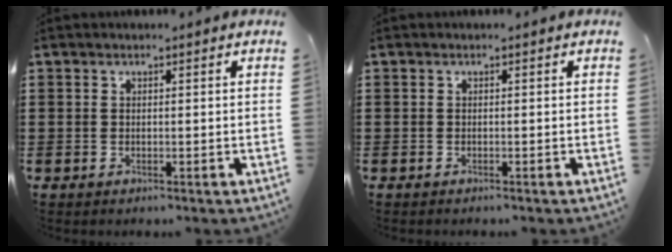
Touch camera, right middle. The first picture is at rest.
{"total": 0.0}